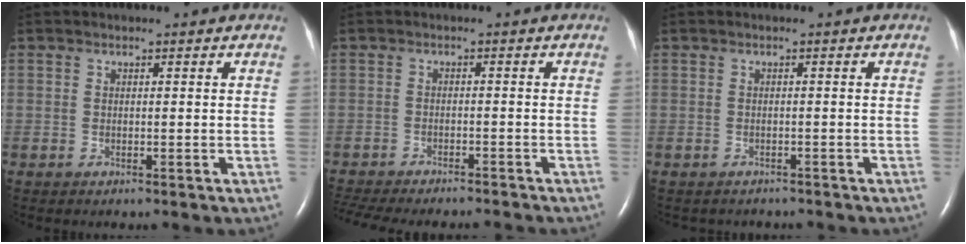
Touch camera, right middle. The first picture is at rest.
{"total": 15.7, "force": [-14.0, 3.0, 6.3], "torque": [-0.148, -0.024, -0.189]}
{"total": 3.1, "force": [-2.8, 1.3, 0.4], "torque": [-0.011, -0.001, -0.032]}